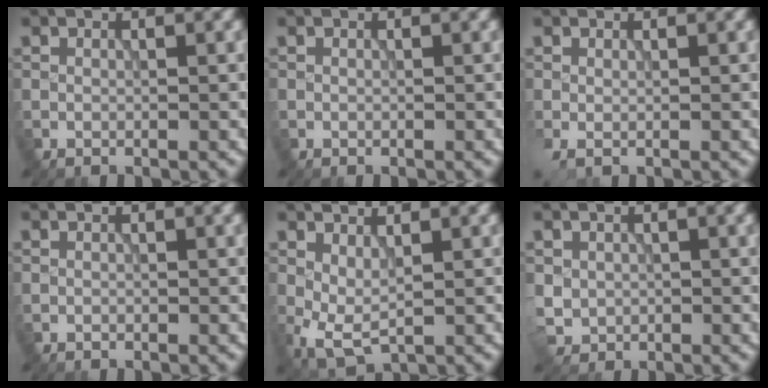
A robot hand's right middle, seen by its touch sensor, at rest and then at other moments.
{"total": 0.0}
{"total": 1.2, "force": [0.0, 0.4, 1.2], "torque": [-0.029, -0.003, -0.003]}
{"total": 0.0}
{"total": 2.7, "force": [0.5, 1.2, 2.4], "torque": [-0.057, -0.006, 0.009]}
{"total": 1.7, "force": [0.2, 1.7, 0.2], "torque": [-0.005, -0.003, 0.004]}